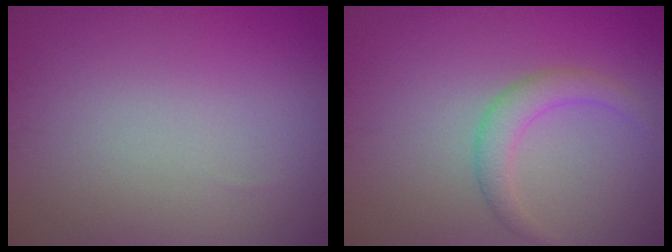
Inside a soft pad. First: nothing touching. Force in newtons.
{"total": 2.4, "press": 2.4, "slide": 0.1}